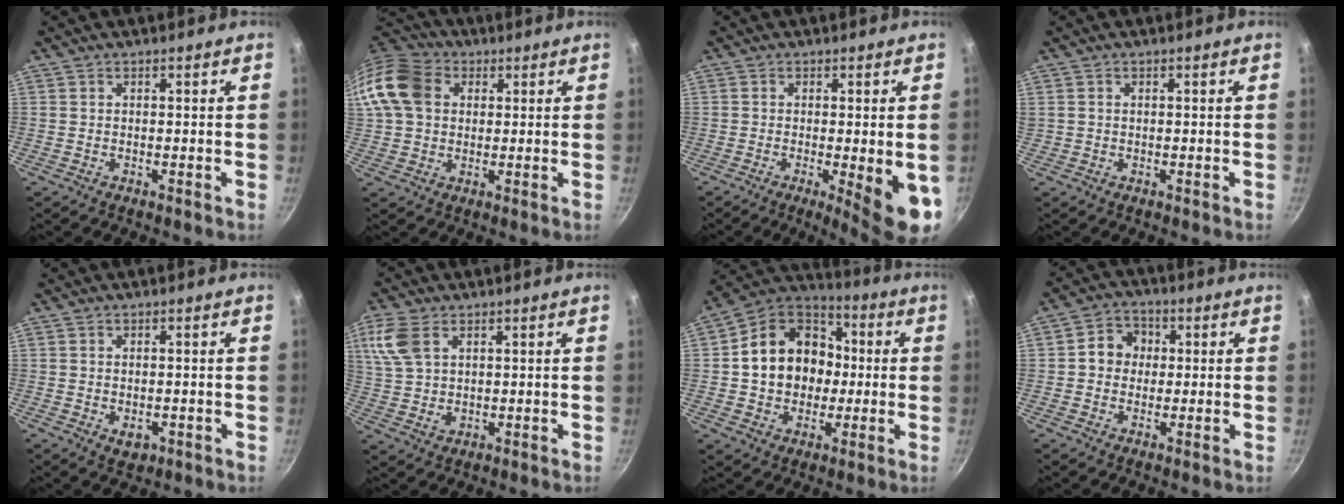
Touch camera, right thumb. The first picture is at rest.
{"total": 13.2, "force": [3.0, 10.3, 7.7], "torque": [-0.138, 0.017, 0.040]}
{"total": 9.9, "force": [-2.4, 2.2, 9.4], "torque": [-0.111, -0.011, -0.024]}
{"total": 0.5, "force": [0.1, 0.5, 0.1], "torque": [-0.001, 0.003, 0.003]}
{"total": 3.0, "force": [-0.7, 2.1, 2.0], "torque": [-0.028, -0.005, -0.006]}
{"total": 8.8, "force": [3.6, 5.6, 5.8], "torque": [-0.120, -0.002, 0.077]}
{"total": 17.3, "force": [0.4, 14.3, 9.8], "torque": [-0.132, 0.034, -0.002]}
{"total": 6.5, "force": [0.7, 5.8, 3.0], "torque": [-0.014, 0.011, -0.002]}